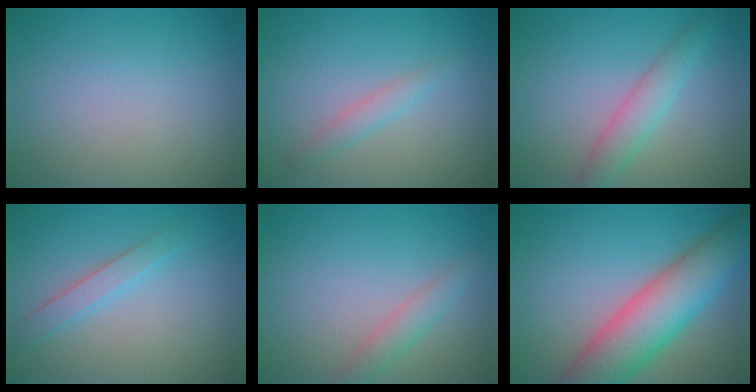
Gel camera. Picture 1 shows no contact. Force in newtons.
{"total": 1.5, "press": 1.5, "slide": 0.0}
{"total": 2.9, "press": 2.9, "slide": 0.1}
{"total": 2.0, "press": 2.0, "slide": 0.1}
{"total": 1.9, "press": 1.9, "slide": 0.0}
{"total": 9.0, "press": 9.0, "slide": 0.5}